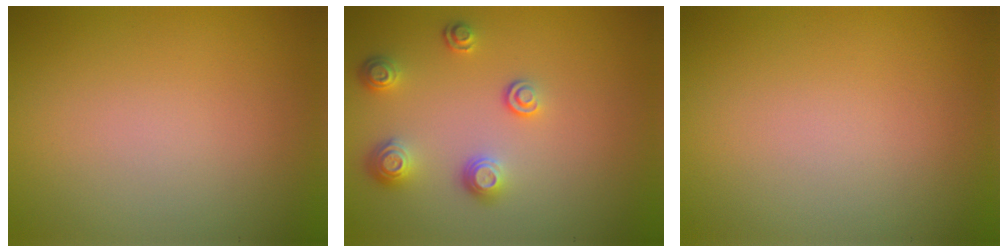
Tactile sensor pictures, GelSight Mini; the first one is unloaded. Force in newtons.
{"total": 3.0, "press": 2.6, "slide": 1.6}
{"total": 0.0}